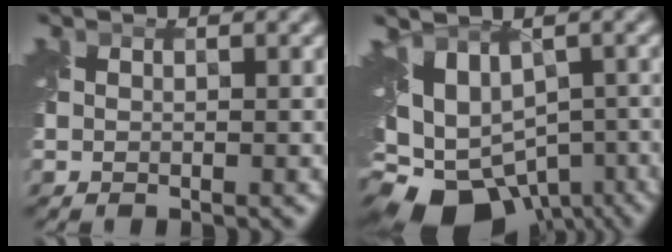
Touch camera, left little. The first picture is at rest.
{"total": 11.7, "force": [-6.3, 7.3, 6.6], "torque": [-0.106, -0.024, -0.062]}